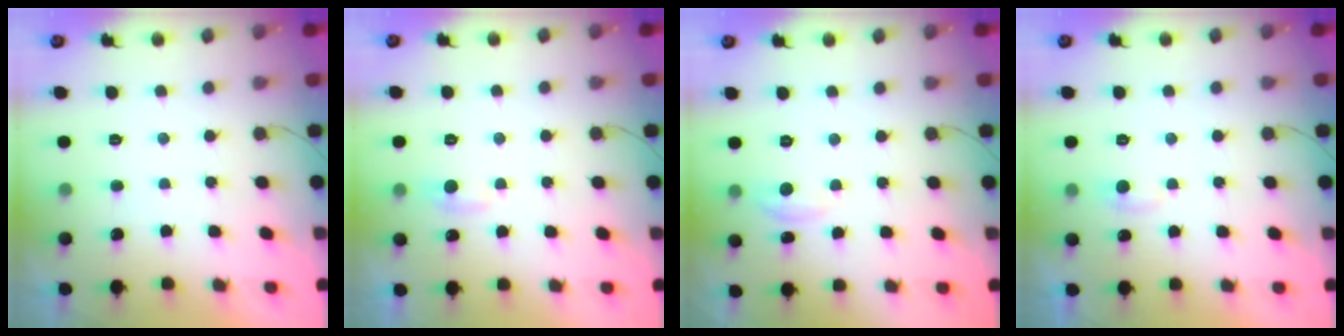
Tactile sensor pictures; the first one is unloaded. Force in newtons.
{"total": 4.0, "press": 3.9, "slide": 0.4}
{"total": 3.1, "press": 3.0, "slide": 0.4}
{"total": 3.3, "press": 3.3, "slide": 0.4}